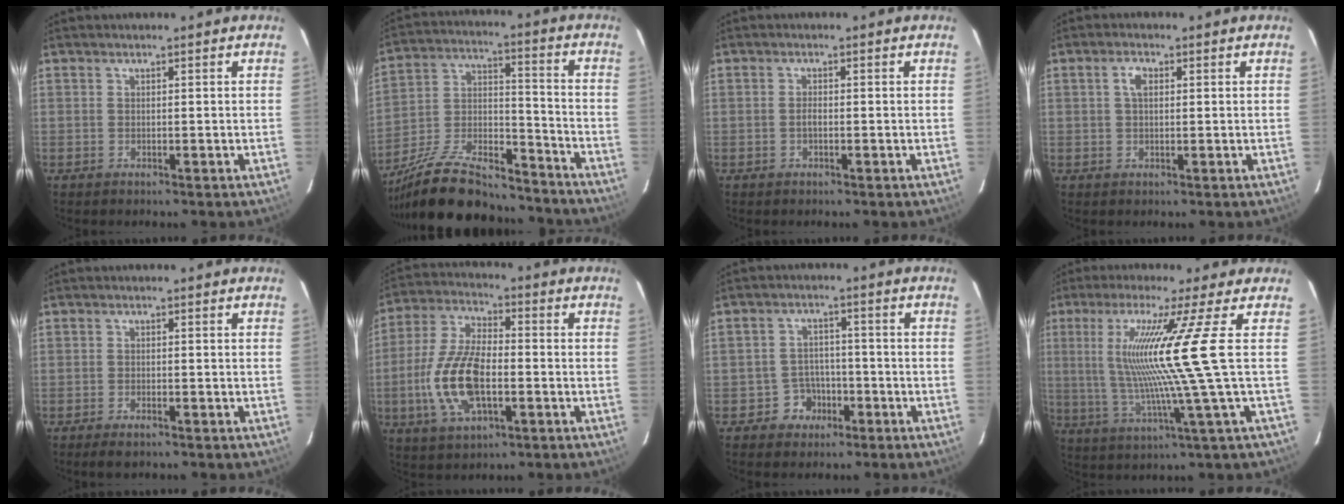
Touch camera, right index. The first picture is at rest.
{"total": 24.9, "force": [-20.0, 8.2, 12.4], "torque": [-0.246, 0.002, -0.315]}
{"total": 1.0, "force": [-0.3, 0.5, 0.8], "torque": [-0.016, 0.002, -0.008]}
{"total": 2.4, "force": [0.6, 1.4, 1.9], "torque": [-0.038, 0.008, 0.011]}
{"total": 2.5, "force": [-2.0, 0.7, 1.4], "torque": [-0.036, -0.005, -0.037]}
{"total": 14.5, "force": [-3.4, 6.6, 12.5], "torque": [-0.270, 0.001, -0.064]}
{"total": 5.2, "force": [-2.8, 4.4, 0.5], "torque": [-0.018, 0.020, -0.040]}
{"total": 14.1, "force": [2.2, -3.1, 13.6], "torque": [-0.241, -0.013, 0.047]}